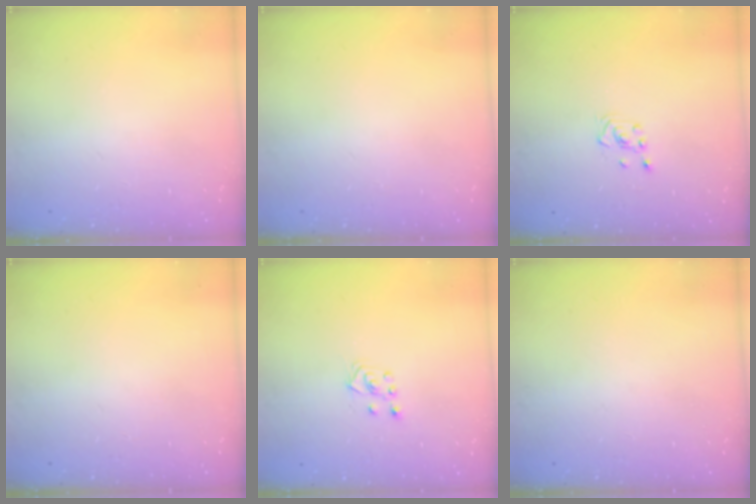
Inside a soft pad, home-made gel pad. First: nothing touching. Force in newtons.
{"total": 0.0}
{"total": 2.8, "press": 2.6, "slide": 1.1}
{"total": 0.0}
{"total": 3.4, "press": 3.4, "slide": 0.3}
{"total": 0.0}